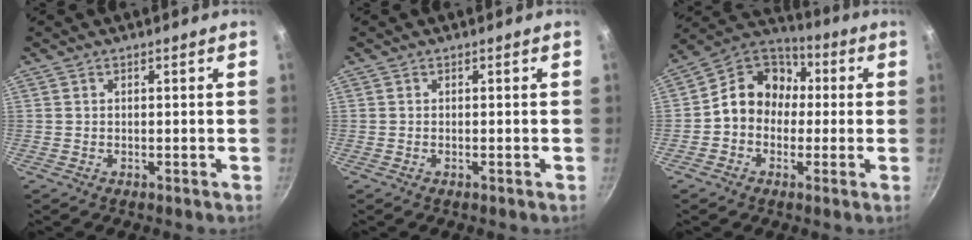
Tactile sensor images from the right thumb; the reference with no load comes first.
{"total": 0.0}
{"total": 12.1, "force": [0.1, 10.3, 6.4], "torque": [-0.061, 0.037, -0.024]}